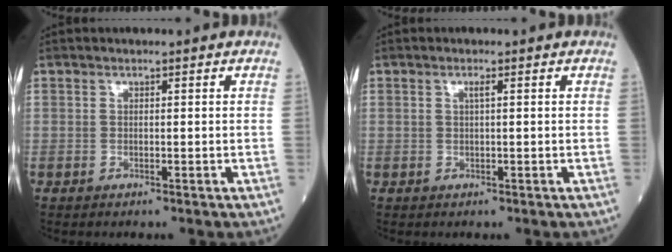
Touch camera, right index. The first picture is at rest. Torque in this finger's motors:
{"motor_torque": [0.02, -0.02, 0.03, 0.03]}